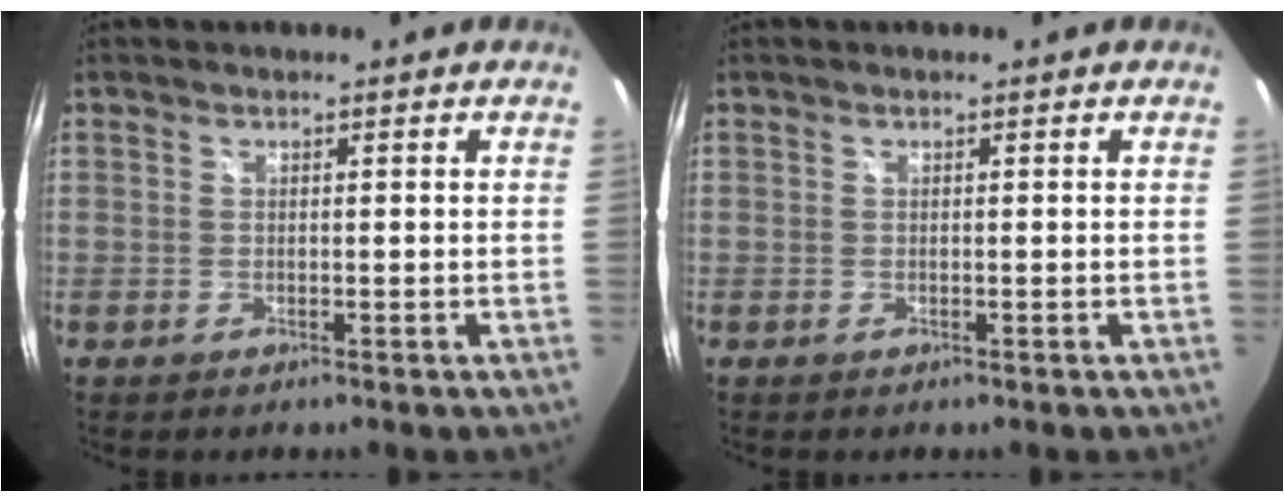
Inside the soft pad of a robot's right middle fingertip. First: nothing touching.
{"total": 0.0}